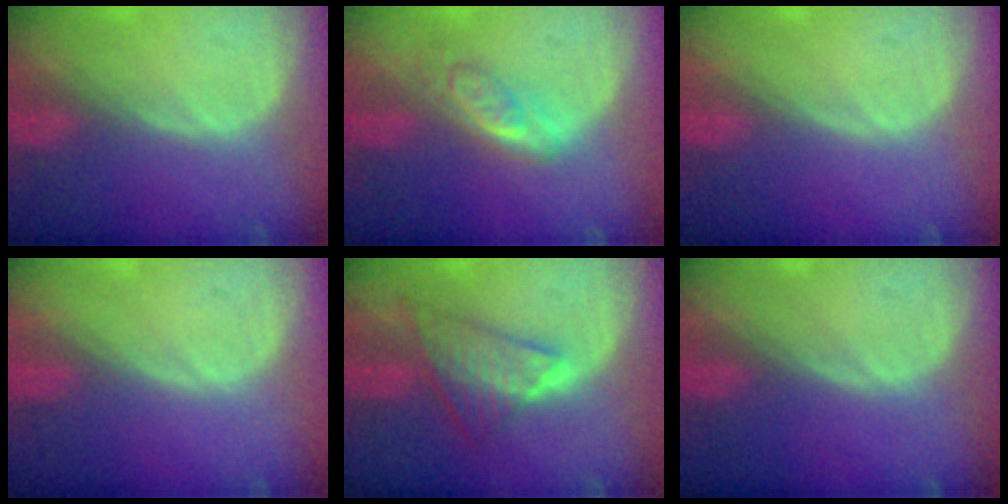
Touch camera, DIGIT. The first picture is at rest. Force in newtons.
{"total": 5.0, "press": 4.6, "slide": 2.0}
{"total": 0.0}
{"total": 0.0}
{"total": 7.0, "press": 6.6, "slide": 2.5}
{"total": 0.0}